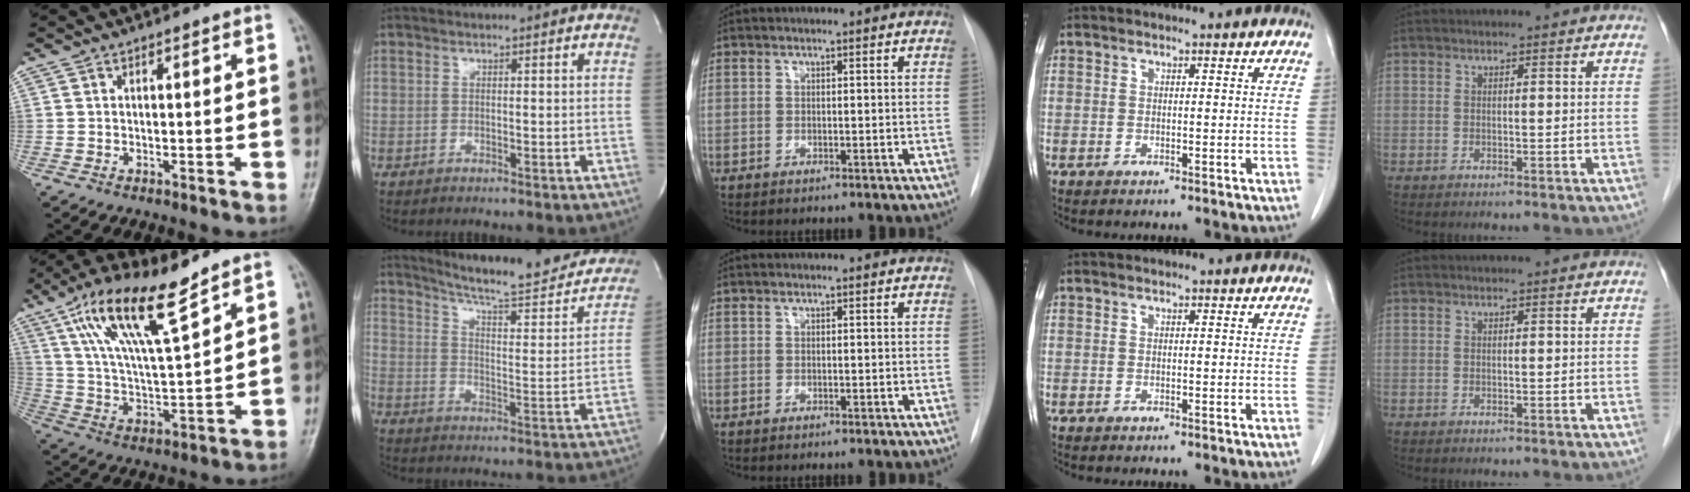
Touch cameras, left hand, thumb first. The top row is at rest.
{"thumb": {"total": 16.0, "force": [10.4, 3.4, 11.6], "torque": [-0.207, -0.046, 0.204]}, "index": {"total": 23.0, "force": [20.4, 3.2, 10.2], "torque": [-0.143, -0.046, 0.263]}}